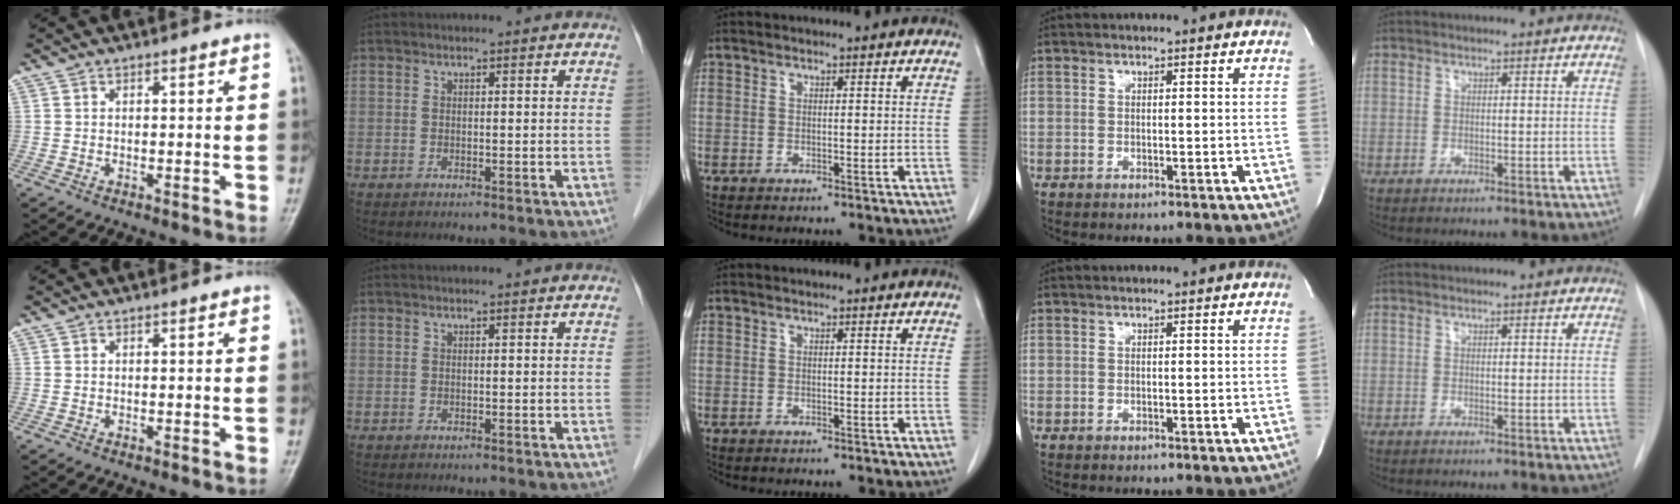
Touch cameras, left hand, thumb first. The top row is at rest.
{}